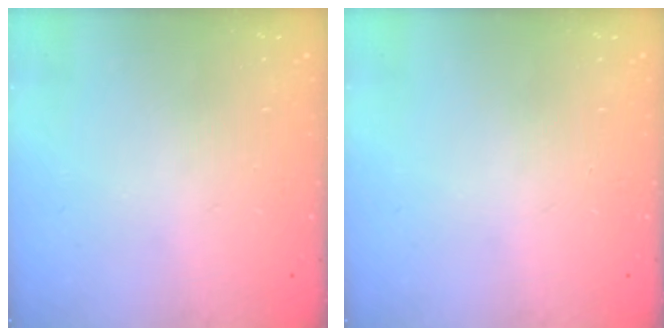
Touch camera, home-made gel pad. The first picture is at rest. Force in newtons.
{"total": 0.0}